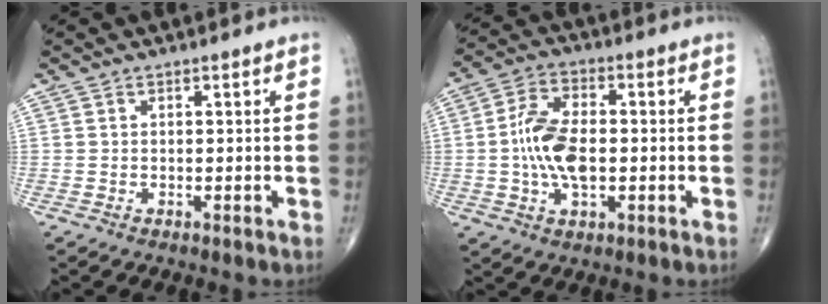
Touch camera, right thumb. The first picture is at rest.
{"total": 11.1, "force": [-0.8, 5.9, 9.4], "torque": [-0.179, 0.011, -0.018]}